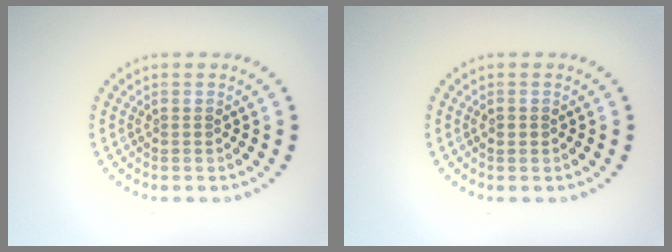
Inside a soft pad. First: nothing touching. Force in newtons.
{"total": 1.1, "press": 1.1, "slide": 0.2}